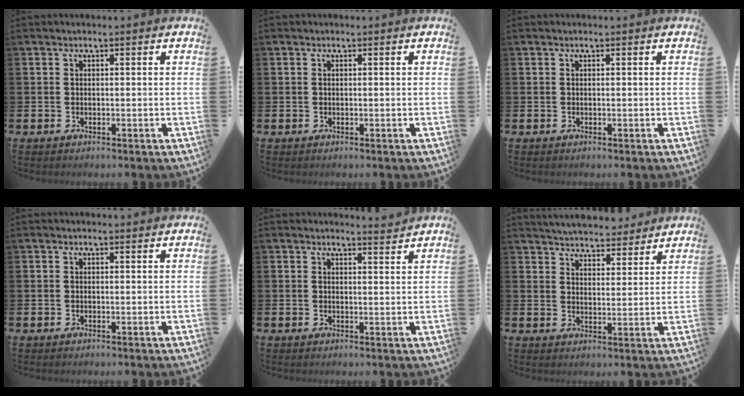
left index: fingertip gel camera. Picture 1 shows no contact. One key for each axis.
{"total": 0.0}
{"total": 0.0}
{"total": 0.0}
{"total": 2.7, "fx": 2.7, "fy": -0.1, "fz": 0.0, "tx": 0.004, "ty": -0.018, "tz": 0.047}
{"total": 5.0, "fx": 5.0, "fy": 0.9, "fz": 0.0, "tx": -0.017, "ty": -0.032, "tz": 0.089}